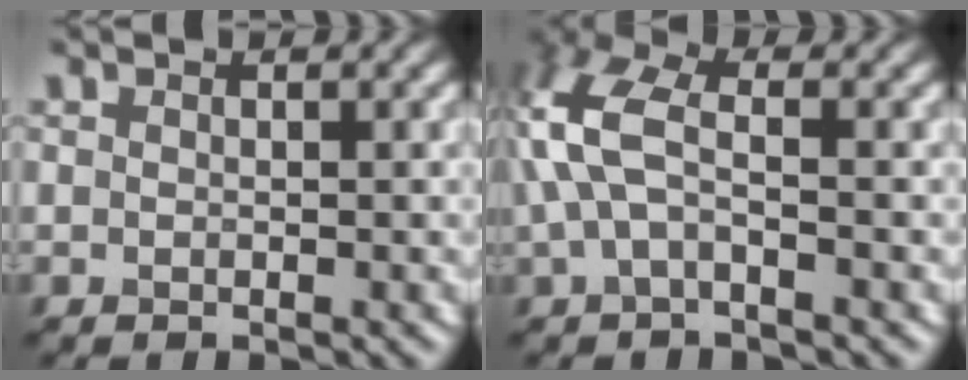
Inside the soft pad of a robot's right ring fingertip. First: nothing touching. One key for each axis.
{"total": 5.3, "fx": 0.2, "fy": 2.7, "fz": 4.6, "tx": -0.117, "ty": 0.016, "tz": -0.006}